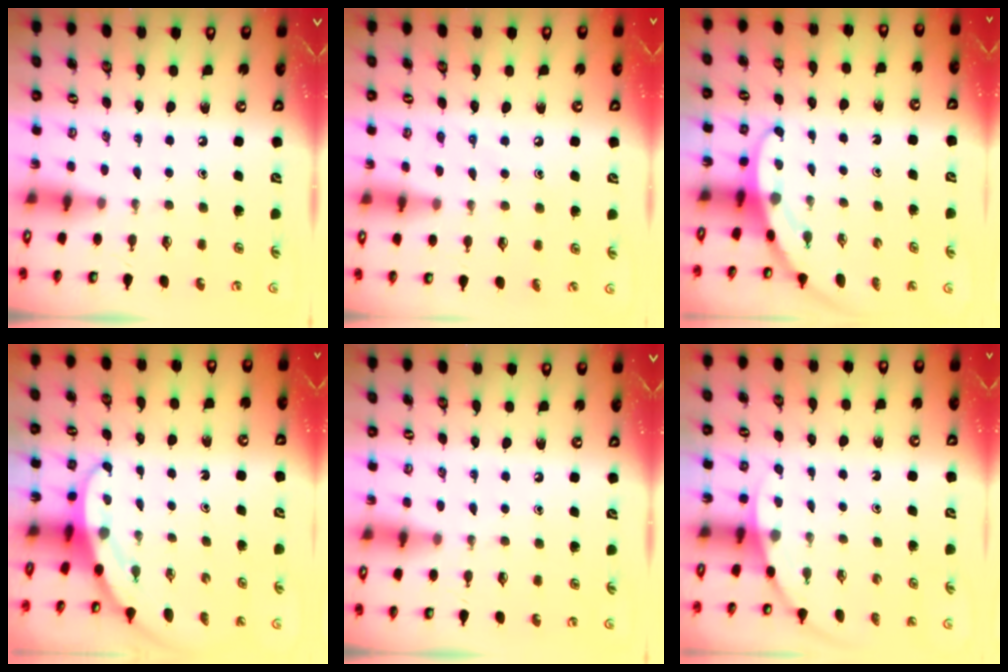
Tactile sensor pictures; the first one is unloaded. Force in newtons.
{"total": 5.9, "press": 5.9, "slide": 0.6}
{"total": 3.3, "press": 3.3, "slide": 0.1}
{"total": 3.5, "press": 3.5, "slide": 0.1}
{"total": 0.0}
{"total": 3.2, "press": 3.2, "slide": 0.2}